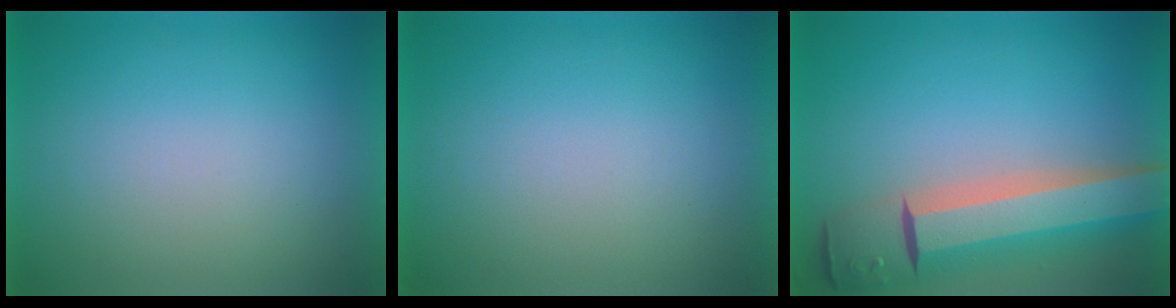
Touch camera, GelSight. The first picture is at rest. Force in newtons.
{"total": 0.0}
{"total": 10.0}